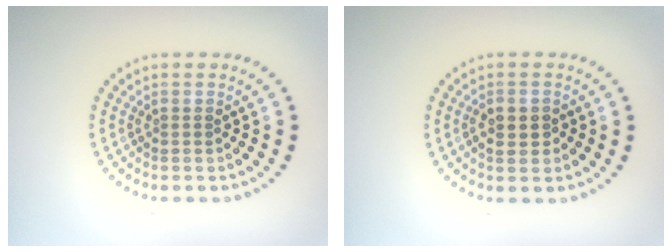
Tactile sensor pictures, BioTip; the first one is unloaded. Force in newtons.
{"total": 1.8, "press": 1.8, "slide": 0.2}